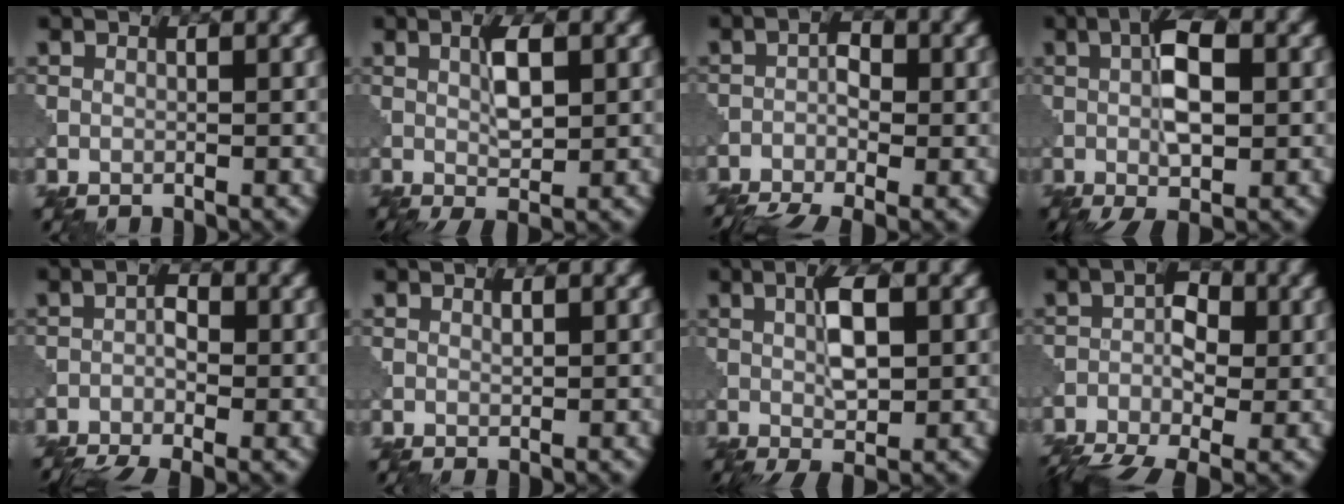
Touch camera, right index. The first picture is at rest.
{"total": 3.2, "force": [0.4, 0.7, 3.1], "torque": [-0.058, 0.002, 0.007]}
{"total": 5.7, "force": [-3.4, 2.3, 4.0], "torque": [-0.074, -0.012, -0.070]}
{"total": 5.7, "force": [0.0, 1.9, 5.4], "torque": [-0.096, 0.004, -0.005]}
{"total": 5.0, "force": [-3.1, 1.9, 3.5], "torque": [-0.066, -0.011, -0.065]}
{"total": 0.6, "force": [0.2, 0.1, 0.5], "torque": [-0.010, 0.002, 0.002]}
{"total": 4.2, "force": [0.3, 1.2, 4.0], "torque": [-0.075, 0.004, 0.007]}
{"total": 7.3, "force": [-3.6, 3.6, 5.2], "torque": [-0.094, -0.008, -0.075]}